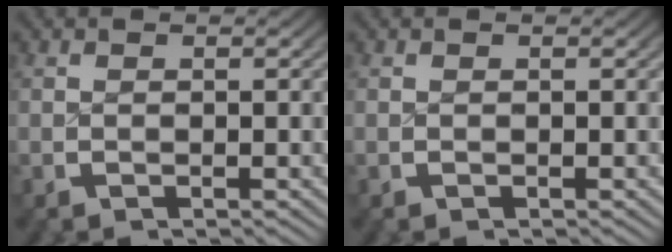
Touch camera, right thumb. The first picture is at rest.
{"total": 0.0}